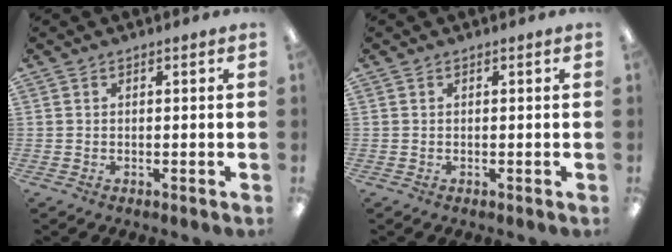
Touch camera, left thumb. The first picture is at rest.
{"total": 0.0}